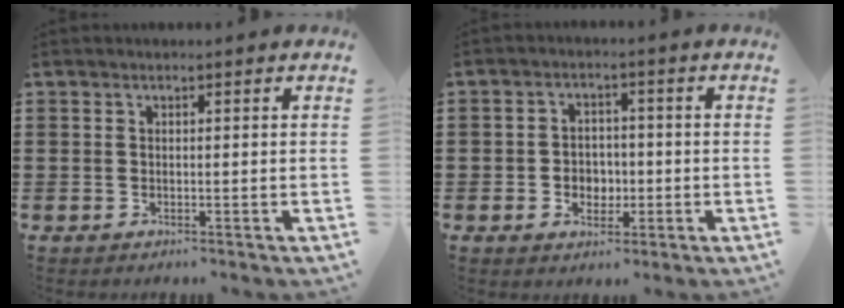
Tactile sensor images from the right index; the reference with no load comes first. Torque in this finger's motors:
{"motor_torque": [0.75, 1.39, 0.11, 0.01]}